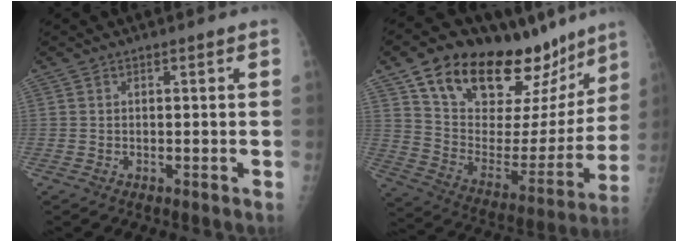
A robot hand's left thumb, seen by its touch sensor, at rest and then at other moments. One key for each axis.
{"total": 30.1, "fx": 19.9, "fy": 14.2, "fz": 17.5, "tx": -0.237, "ty": -0.059, "tz": 0.314}